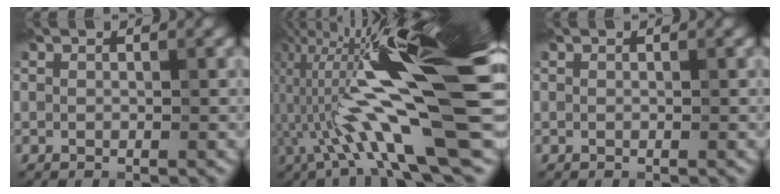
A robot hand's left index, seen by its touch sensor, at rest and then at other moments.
{"total": 16.3, "force": [-1.4, 3.6, 15.8], "torque": [-0.288, 0.023, -0.021]}
{"total": 0.0}